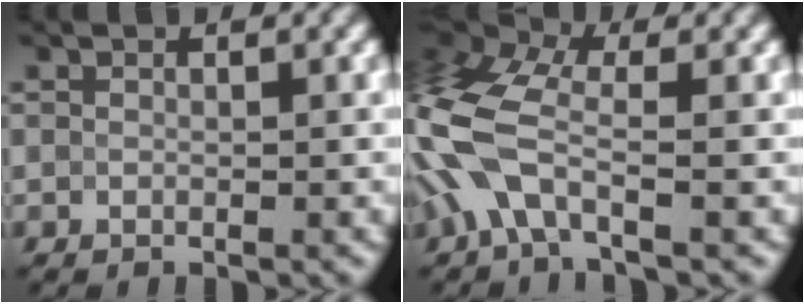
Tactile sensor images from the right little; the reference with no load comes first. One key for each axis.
{"total": 6.8, "fx": -2.5, "fy": 3.3, "fz": 5.4, "tx": -0.136, "ty": 0.016, "tz": -0.067}